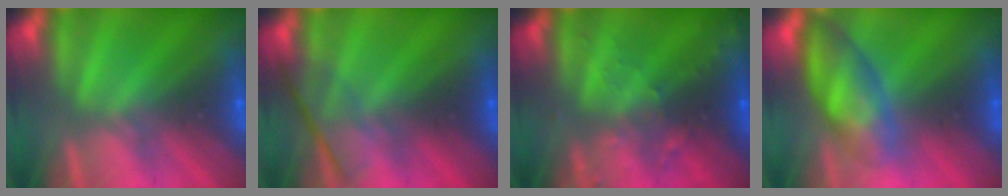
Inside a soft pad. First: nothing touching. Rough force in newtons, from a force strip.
{"total": 2.4}
{"total": 2.9}
{"total": 5.0}